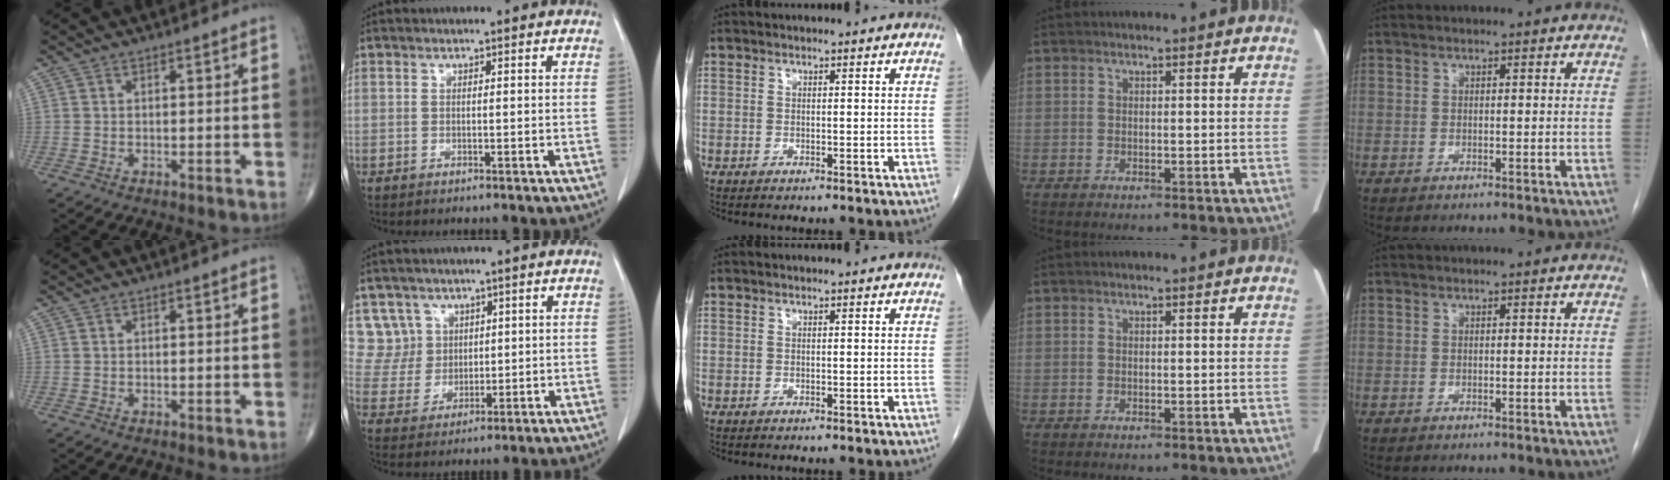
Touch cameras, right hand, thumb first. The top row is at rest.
{"index": {"total": 6.5, "force": [3.6, 5.4, -0.3], "torque": [0.009, 0.010, 0.083]}}